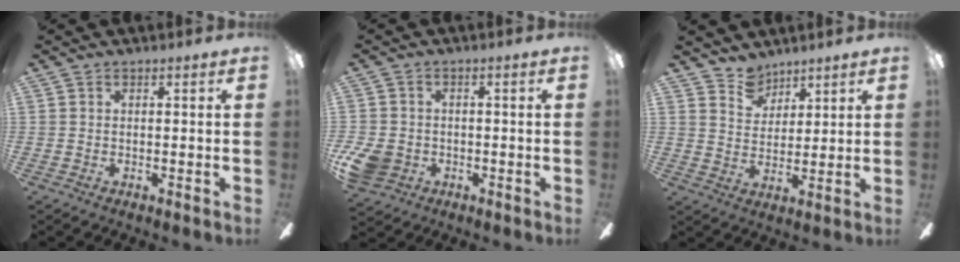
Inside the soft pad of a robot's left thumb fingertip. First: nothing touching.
{"total": 6.7, "force": [-2.4, 5.4, 3.3], "torque": [-0.077, 0.014, -0.047]}
{"total": 6.7, "force": [5.7, 3.5, 0.3], "torque": [-0.009, -0.034, 0.106]}